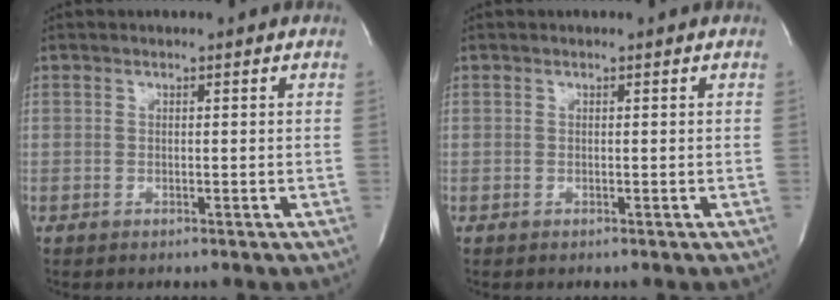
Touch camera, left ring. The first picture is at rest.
{"total": 0.0}